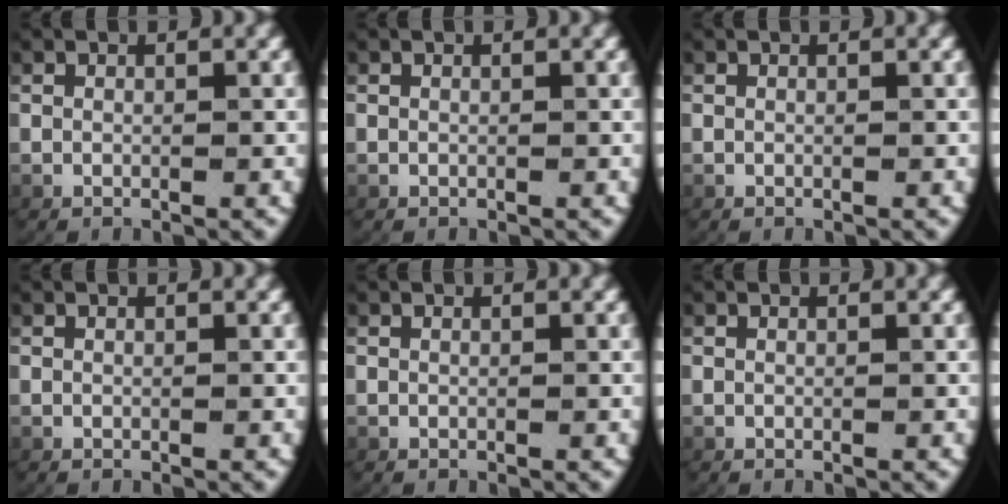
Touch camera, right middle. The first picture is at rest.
{"total": 0.0}
{"total": 0.0}
{"total": 0.0}
{"total": 0.0}
{"total": 0.0}